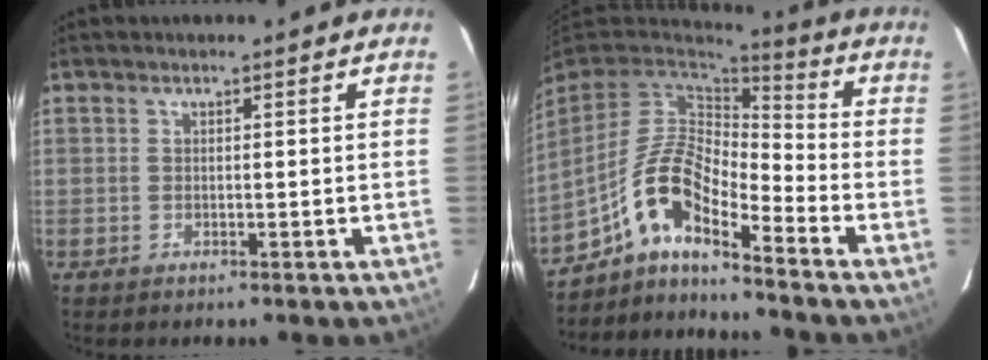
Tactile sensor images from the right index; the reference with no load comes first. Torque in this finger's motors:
{"motor_torque": [1.15, -0.99, 0.65, 0.13]}